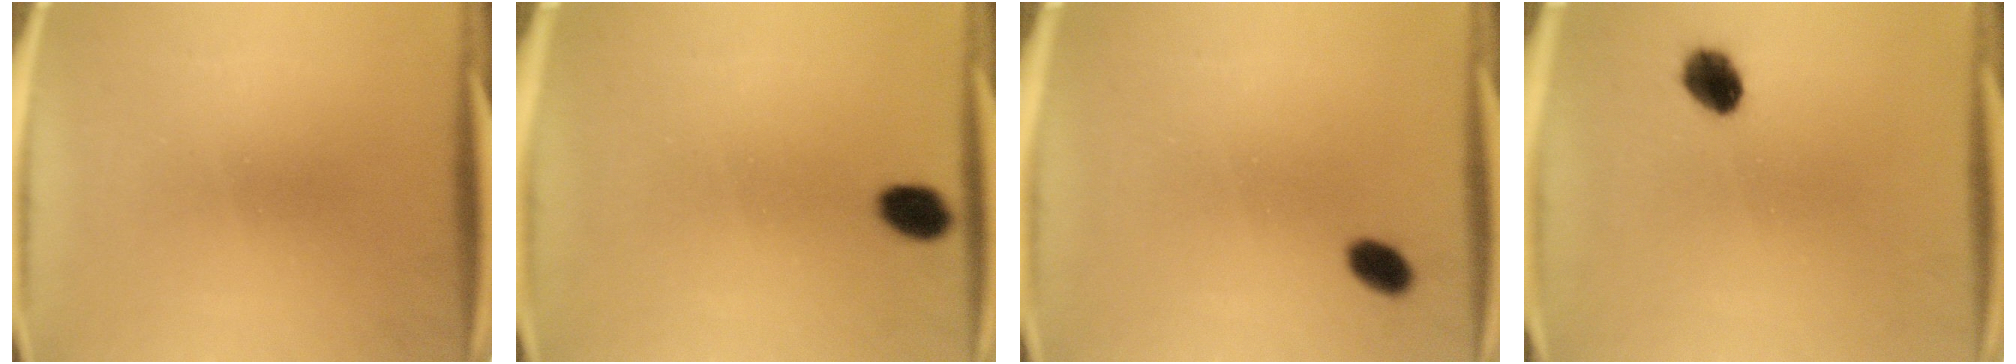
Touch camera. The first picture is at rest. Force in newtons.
{"total": 2.3}
{"total": 3.3}
{"total": 5.5}